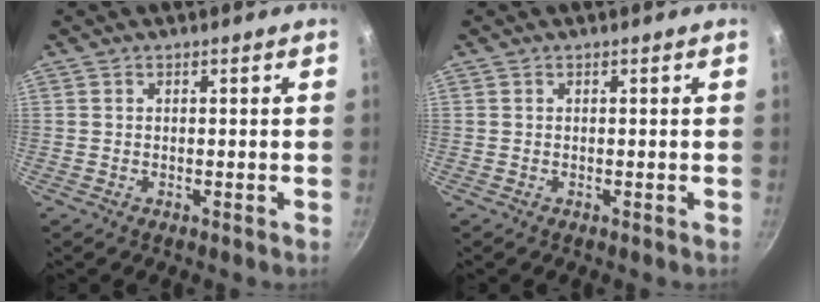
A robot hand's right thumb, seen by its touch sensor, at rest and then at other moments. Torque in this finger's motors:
{"motor_torque": [-0.10, 0.03, 0.01, 0.01, 0.00]}